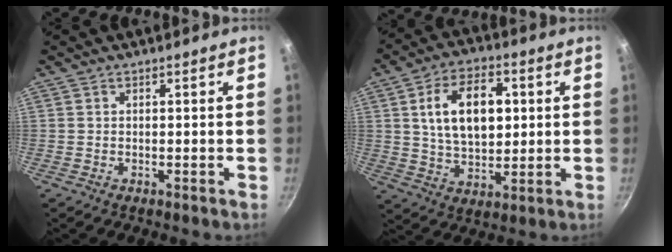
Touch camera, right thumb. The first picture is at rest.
{"total": 14.7, "force": [3.0, 9.0, 11.3], "torque": [-0.166, -0.001, 0.051]}